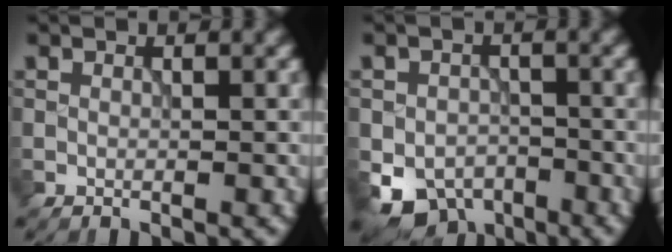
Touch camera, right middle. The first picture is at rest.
{"total": 5.7, "force": [-3.0, 4.1, 2.6], "torque": [-0.041, -0.018, -0.047]}